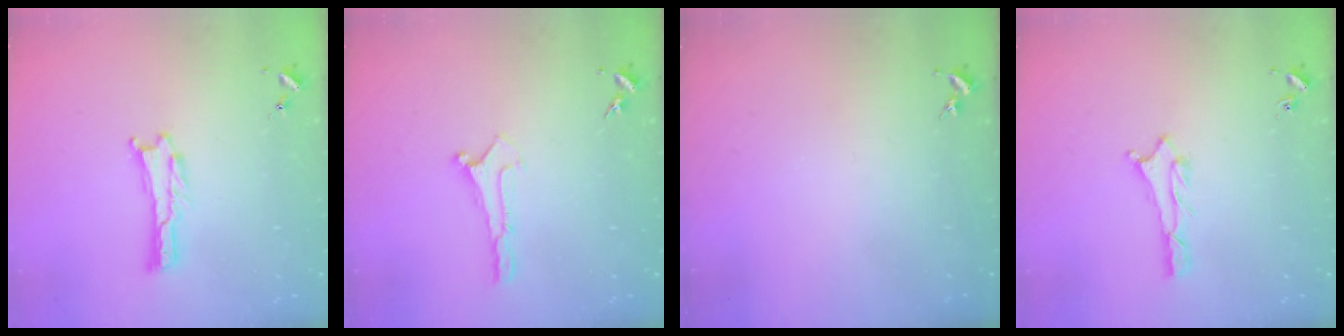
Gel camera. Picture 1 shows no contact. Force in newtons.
{"total": 0.0}
{"total": 0.0}
{"total": 0.7, "press": 0.7, "slide": 0.2}